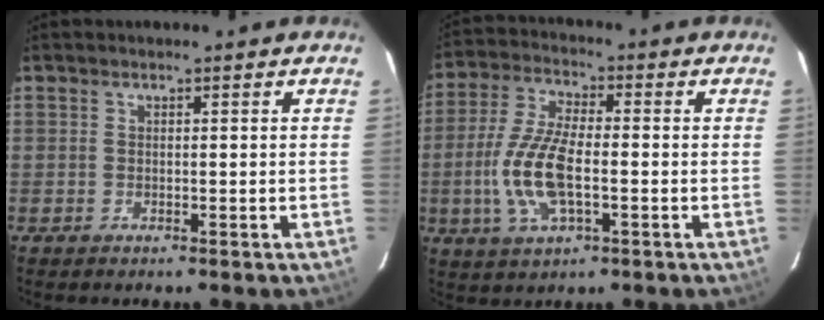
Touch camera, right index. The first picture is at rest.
{"total": 12.0, "force": [-2.5, 4.5, 10.8], "torque": [-0.235, -0.002, -0.050]}